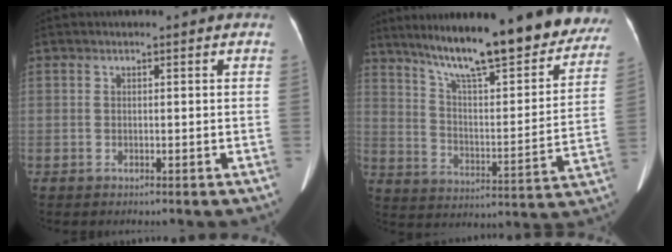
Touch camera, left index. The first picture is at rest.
{"total": 26.3, "force": [21.7, 4.6, 14.1], "torque": [-0.212, -0.019, 0.300]}